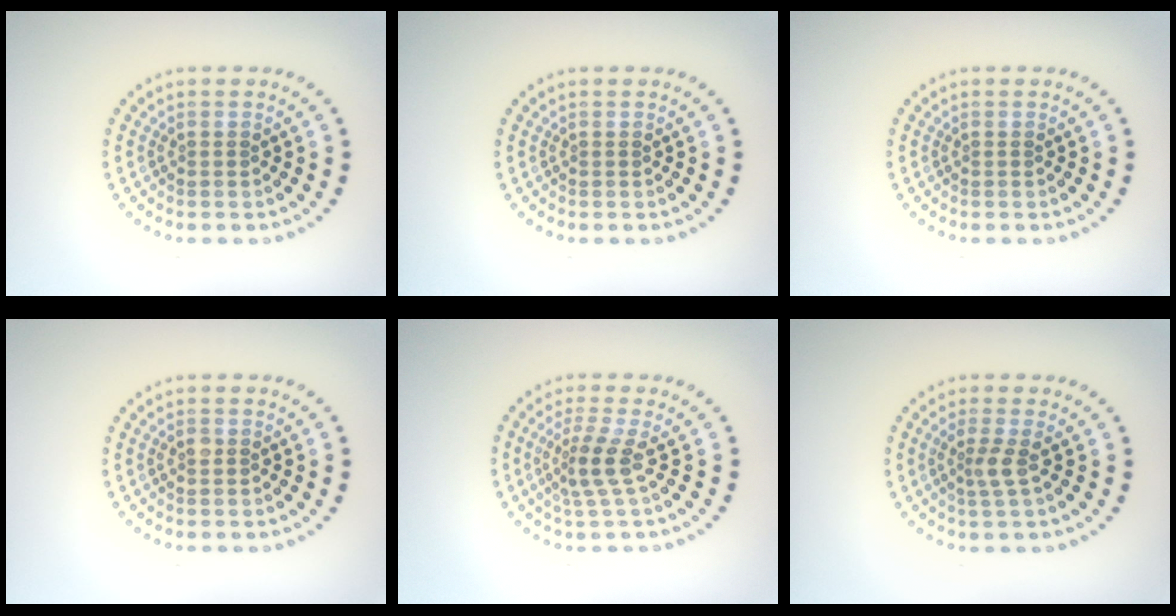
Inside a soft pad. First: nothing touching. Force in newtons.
{"total": 0.0}
{"total": 0.0}
{"total": 0.8, "press": 0.8, "slide": 0.1}
{"total": 2.6, "press": 1.9, "slide": 1.8}
{"total": 1.9, "press": 1.4, "slide": 1.3}